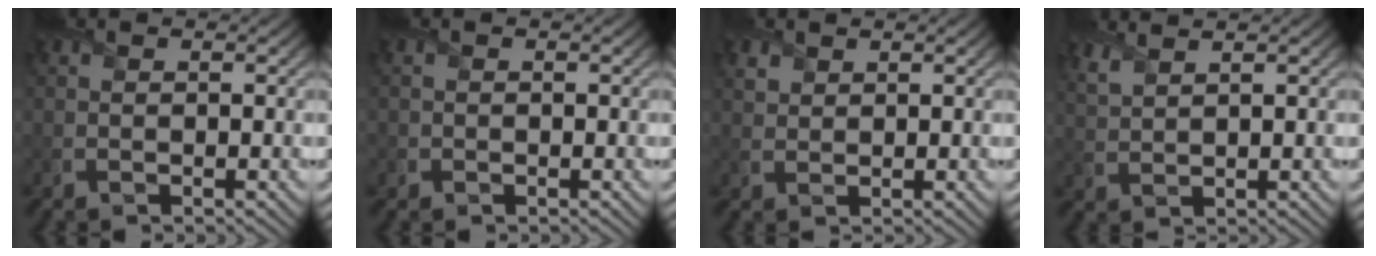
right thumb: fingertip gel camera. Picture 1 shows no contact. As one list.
[{"total": 0.8, "force": [-0.3, 0.7, 0.0], "torque": [0.004, -0.005, -0.009]}, {"total": 1.3, "force": [0.9, 0.9, 0.3], "torque": [-0.012, -0.002, 0.020]}, {"total": 3.2, "force": [2.7, 0.7, 1.6], "torque": [-0.038, 0.009, 0.056]}]